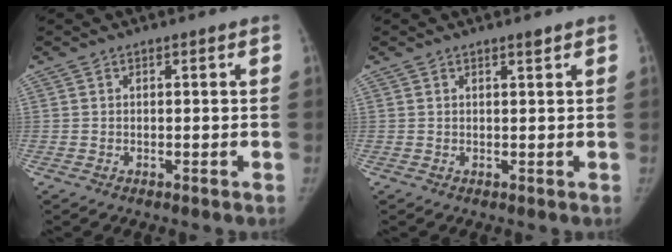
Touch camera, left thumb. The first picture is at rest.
{"total": 1.0, "force": [0.8, 0.0, 0.6], "torque": [-0.008, -0.007, 0.015]}